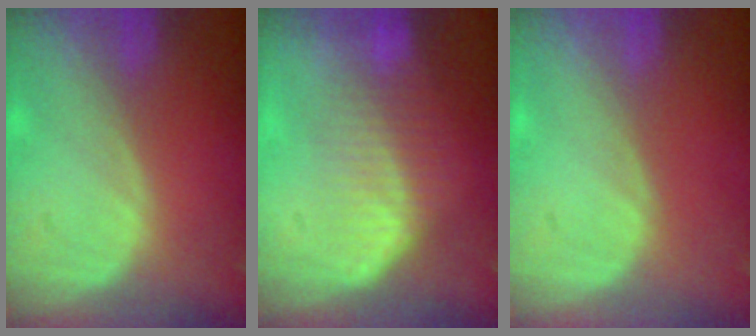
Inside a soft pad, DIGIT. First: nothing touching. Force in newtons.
{"total": 7.1, "press": 6.5, "slide": 2.8}
{"total": 0.0}